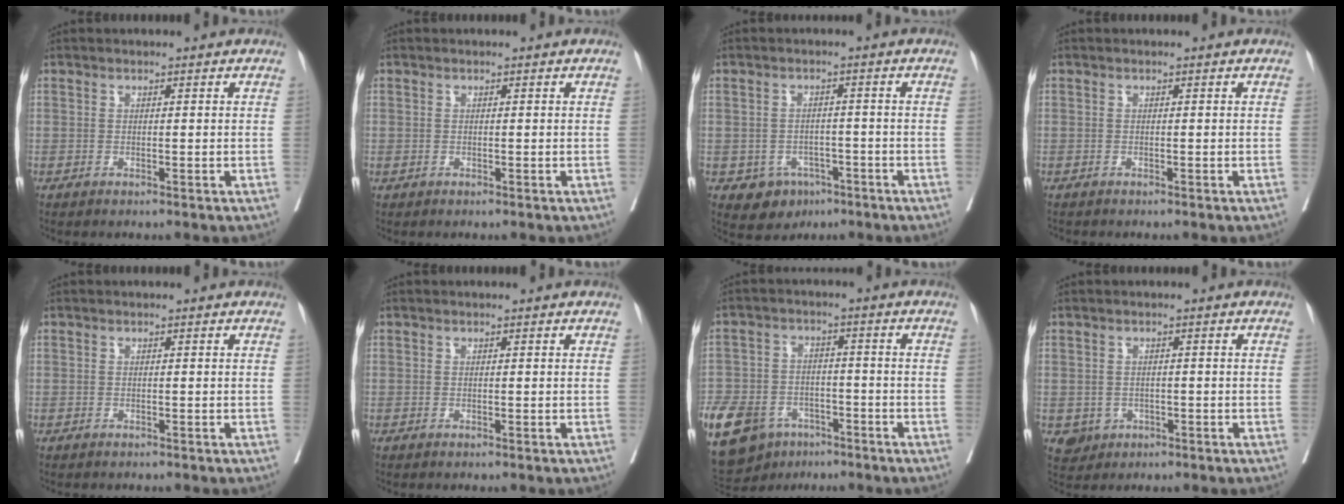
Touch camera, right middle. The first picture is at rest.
{"total": 0.0}
{"total": 5.0, "force": [-2.7, 4.0, 1.4], "torque": [-0.016, 0.006, -0.031]}
{"total": 0.6, "force": [-0.6, 0.1, 0.1], "torque": [-0.007, -0.002, -0.013]}
{"total": 0.8, "force": [-0.7, 0.4, 0.0], "torque": [-0.009, 0.001, -0.012]}
{"total": 0.0}
{"total": 21.9, "force": [-12.4, 14.7, 10.4], "torque": [-0.314, -0.022, -0.194]}
{"total": 3.4, "force": [-1.2, 3.1, 0.7], "torque": [-0.005, 0.004, -0.012]}